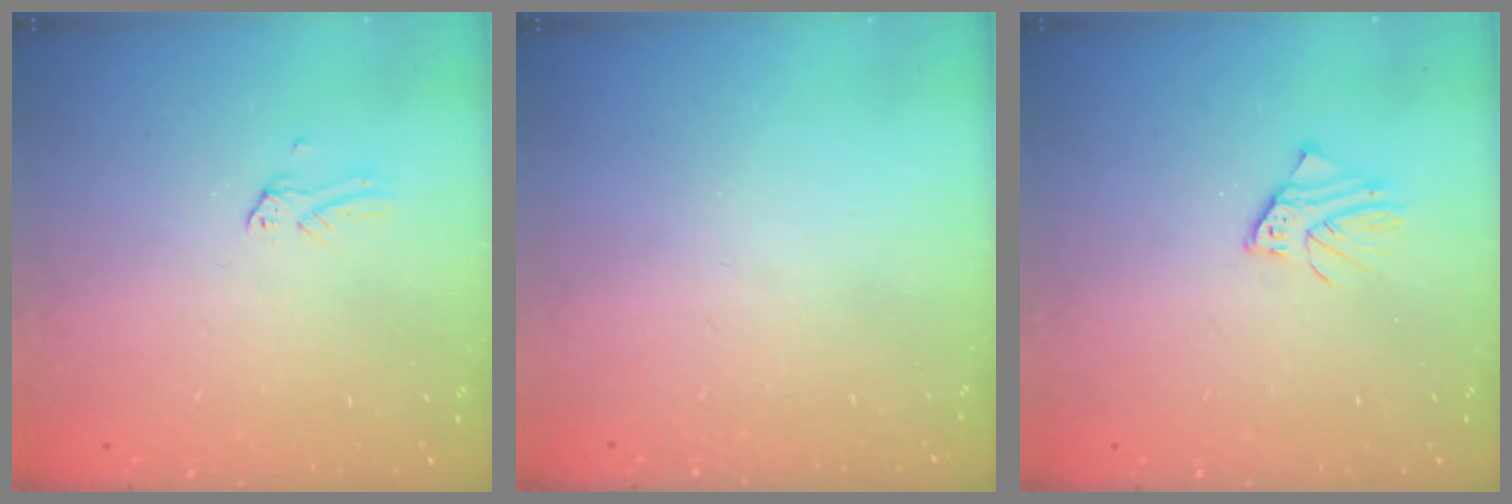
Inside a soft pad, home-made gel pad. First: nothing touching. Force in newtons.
{"total": 0.0}
{"total": 1.6, "press": 1.6, "slide": 0.2}